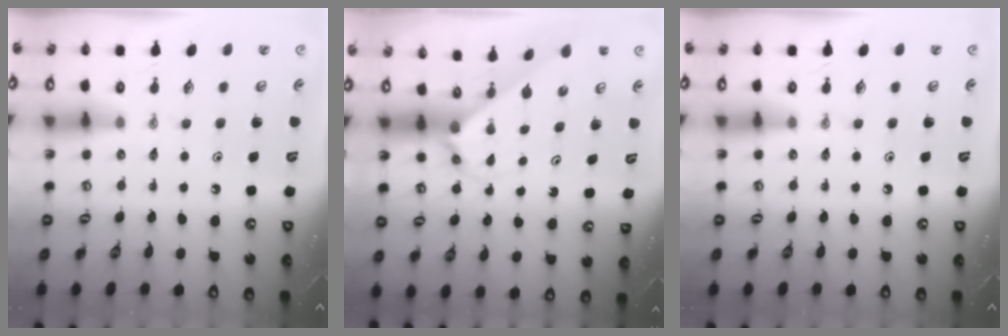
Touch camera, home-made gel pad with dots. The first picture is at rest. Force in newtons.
{"total": 2.3, "press": 2.3, "slide": 0.2}
{"total": 0.0}